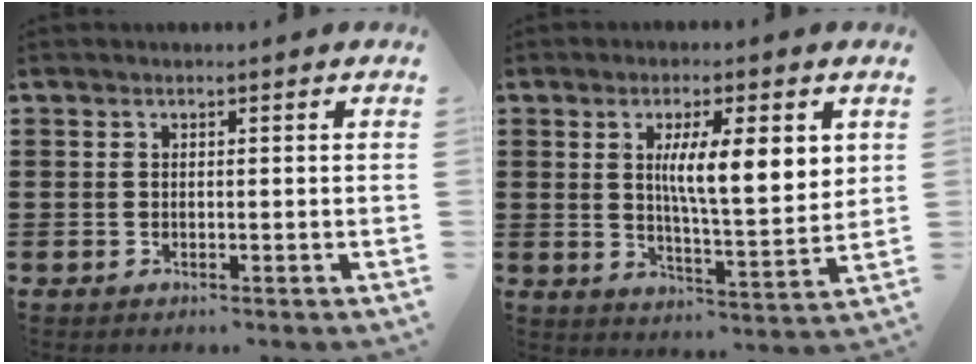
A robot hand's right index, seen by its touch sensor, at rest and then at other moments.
{"total": 9.3, "force": [2.8, 2.3, 8.6], "torque": [-0.146, -0.005, 0.040]}